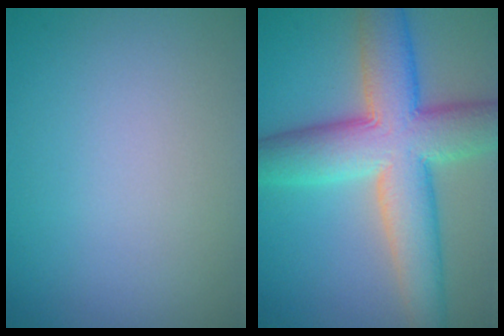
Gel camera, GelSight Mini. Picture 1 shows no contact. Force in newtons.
{"total": 10.6, "press": 10.6, "slide": 0.7}